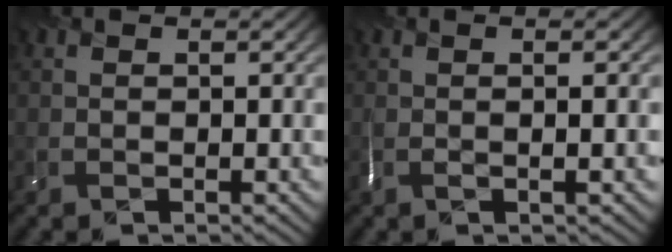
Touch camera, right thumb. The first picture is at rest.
{"total": 1.5, "force": [-0.5, -0.5, 1.3], "torque": [-0.012, 0.005, -0.014]}